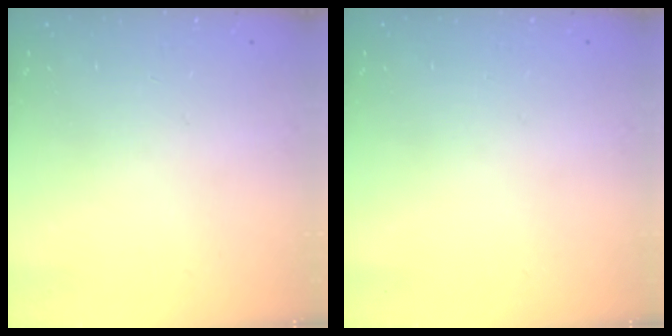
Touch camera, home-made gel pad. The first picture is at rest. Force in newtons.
{"total": 0.0}